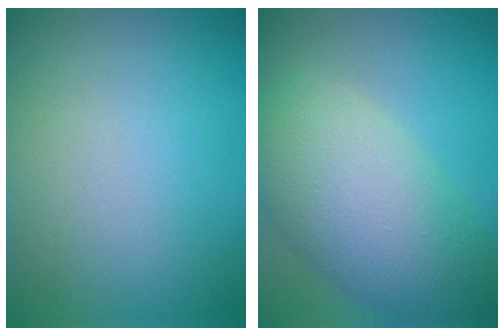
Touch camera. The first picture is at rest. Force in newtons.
{"total": 8.6, "press": 8.6, "slide": 0.5}